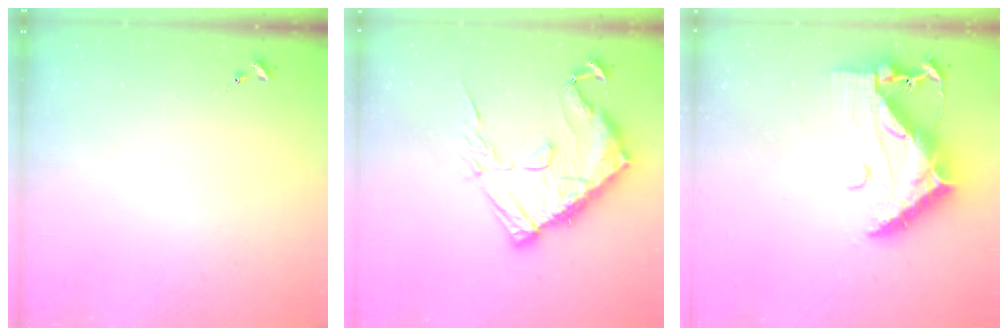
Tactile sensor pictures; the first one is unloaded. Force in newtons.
{"total": 18.7, "press": 18.6, "slide": 1.2}
{"total": 19.1, "press": 19.0, "slide": 1.6}